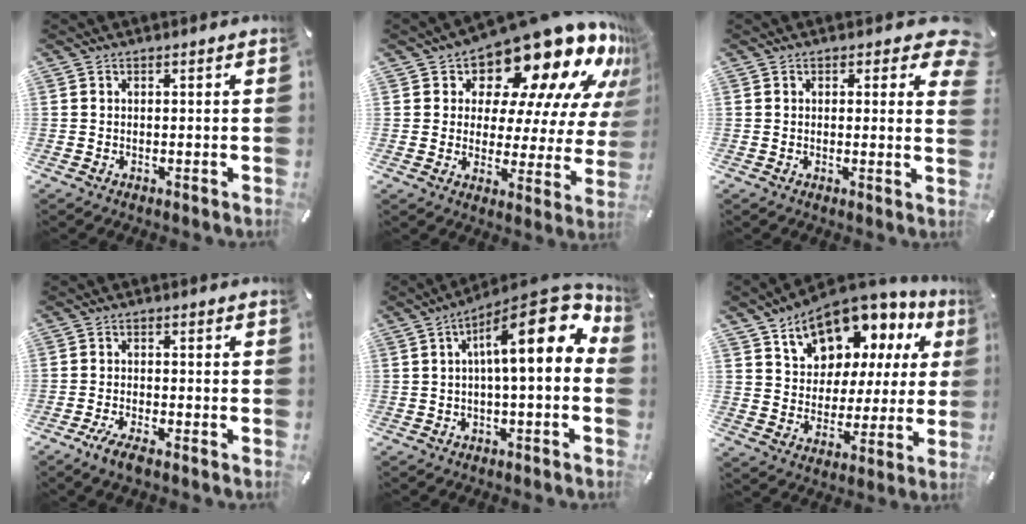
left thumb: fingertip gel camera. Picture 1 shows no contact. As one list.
[{"total": 19.6, "force": [14.8, 8.4, 9.6], "torque": [-0.143, -0.127, 0.247]}, {"total": 4.2, "force": [2.0, 2.3, 2.9], "torque": [-0.030, -0.006, 0.029]}, {"total": 3.9, "force": [-2.9, 0.9, 2.5], "torque": [-0.058, 0.004, -0.055]}, {"total": 16.3, "force": [4.7, 5.1, 14.8], "torque": [-0.223, -0.030, 0.070]}, {"total": 12.1, "force": [8.4, 8.0, 3.5], "torque": [-0.066, -0.067, 0.151]}]